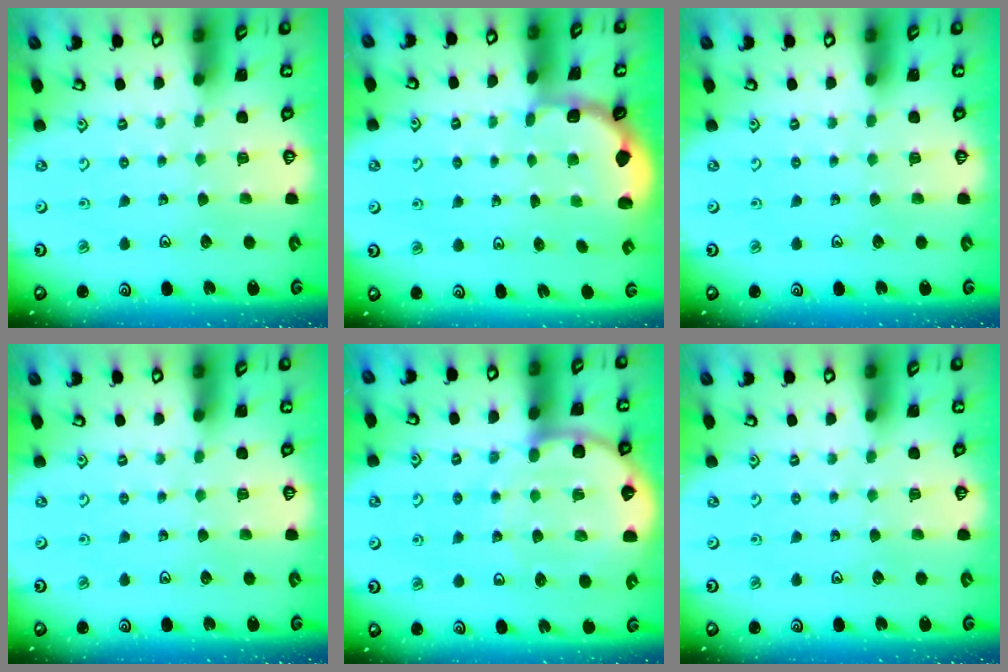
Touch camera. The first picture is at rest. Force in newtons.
{"total": 1.9, "press": 1.8, "slide": 0.7}
{"total": 0.0}
{"total": 0.0}
{"total": 8.5, "press": 8.4, "slide": 1.1}
{"total": 0.0}